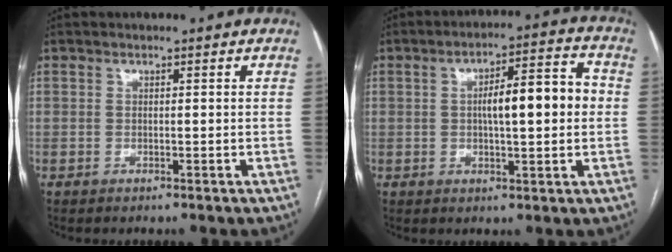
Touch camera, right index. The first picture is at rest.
{"total": 9.9, "force": [0.4, 2.1, 9.7], "torque": [-0.149, 0.027, 0.007]}